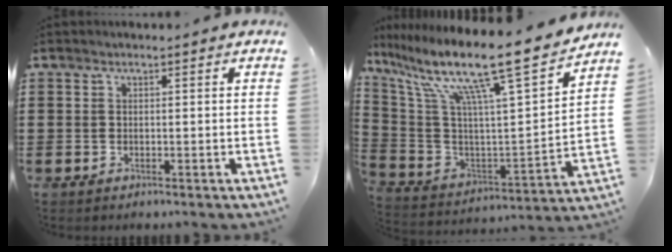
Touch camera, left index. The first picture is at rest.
{"total": 14.1, "force": [10.5, 0.8, 9.3], "torque": [-0.194, -0.074, 0.160]}